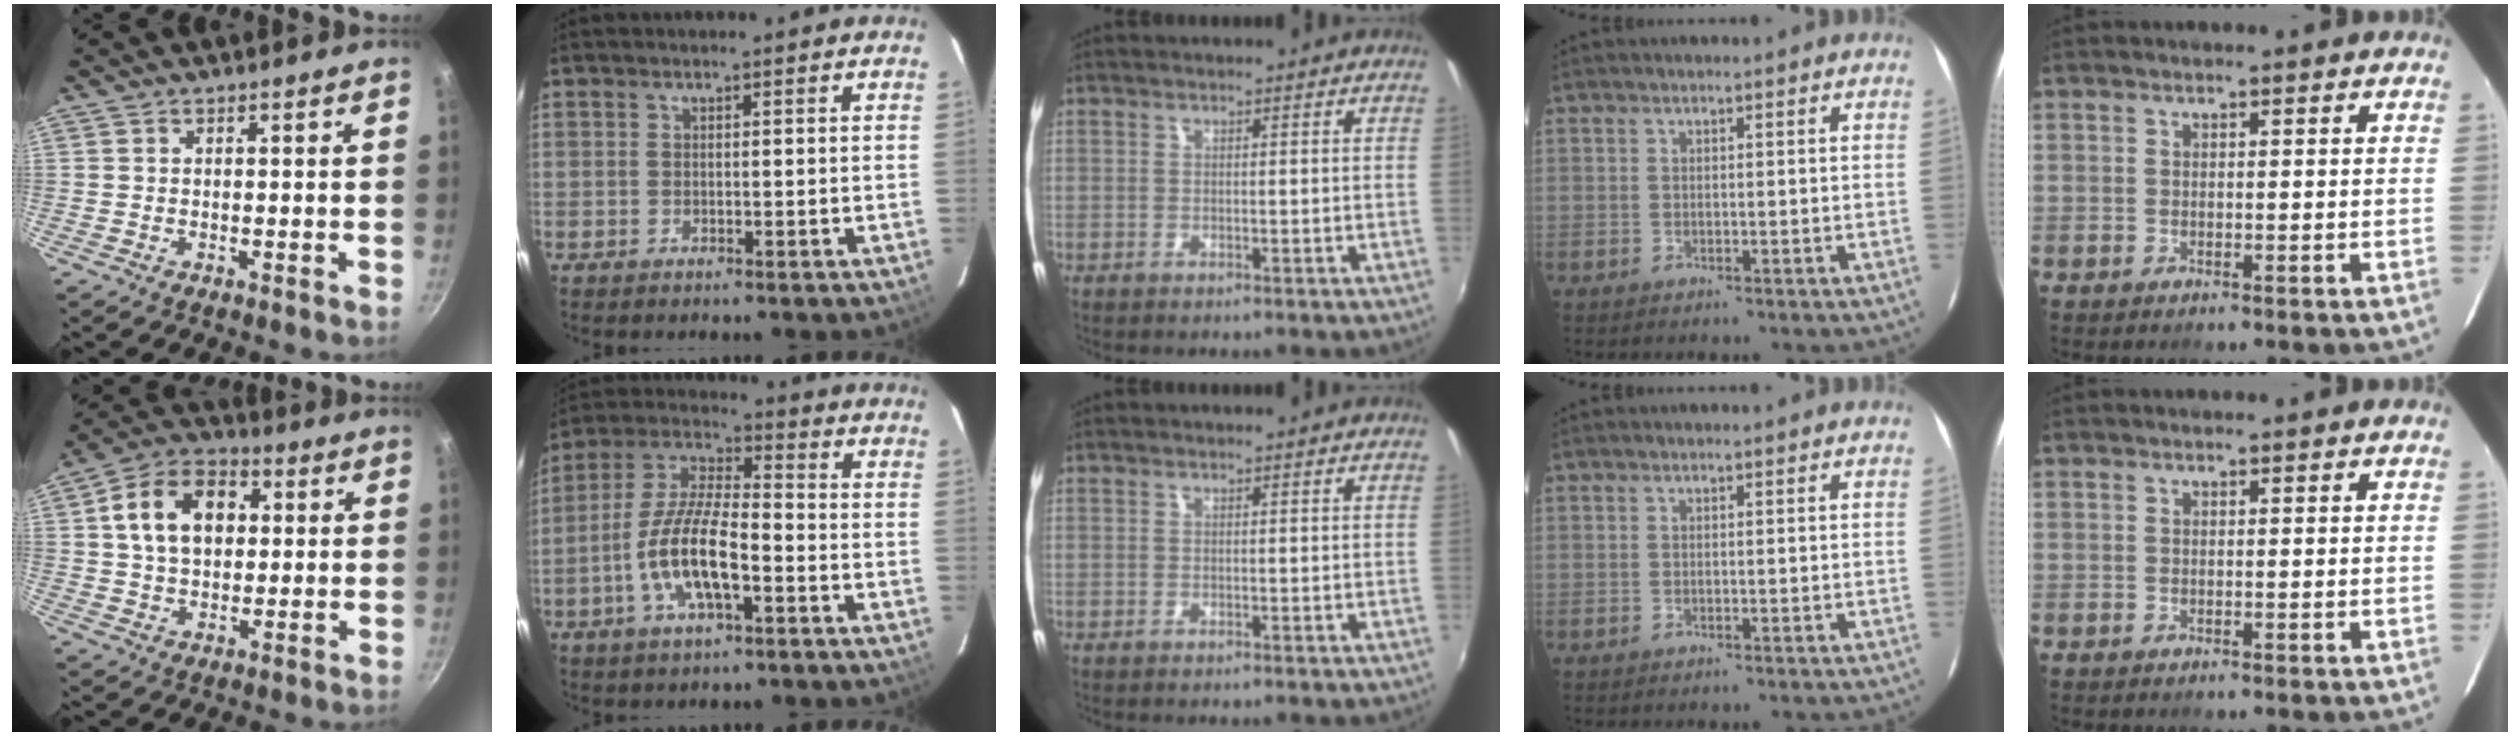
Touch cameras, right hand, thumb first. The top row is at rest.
{"thumb": {"total": 13.5, "force": [2.7, 9.5, 9.3], "torque": [-0.131, 0.018, 0.033]}, "index": {"total": 12.8, "force": [-4.7, 4.0, 11.2], "torque": [-0.234, -0.003, -0.089]}}